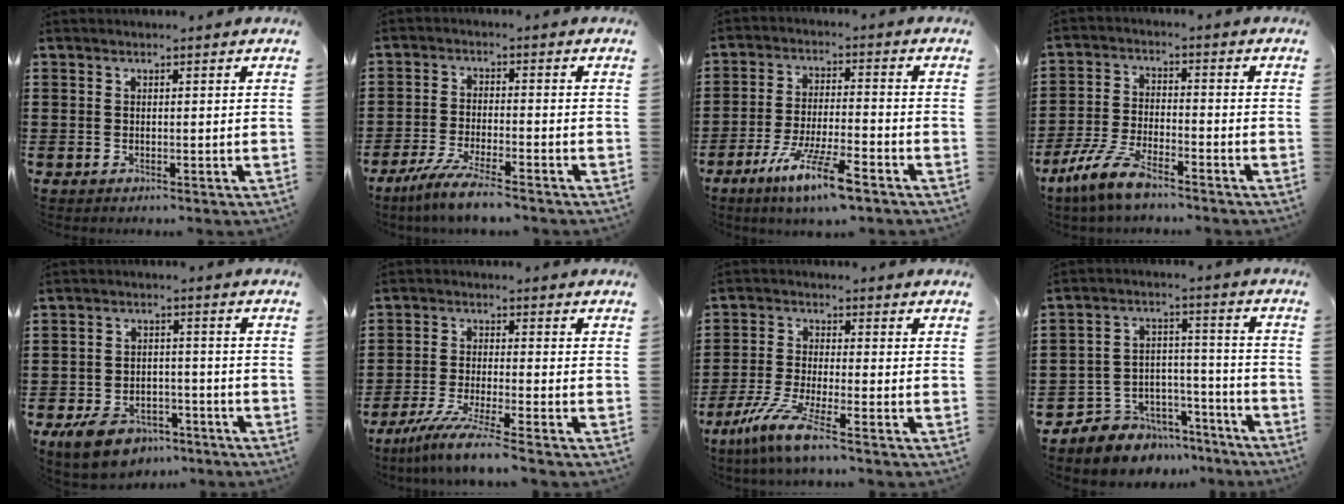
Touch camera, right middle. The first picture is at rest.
{"total": 5.7, "force": [-4.9, 0.0, 3.0], "torque": [-0.071, -0.019, -0.093]}
{"total": 9.3, "force": [-6.1, 1.0, 6.9], "torque": [-0.141, -0.010, -0.115]}
{"total": 7.4, "force": [-5.7, 1.5, 4.5], "torque": [-0.112, -0.009, -0.113]}
{"total": 6.1, "force": [-4.9, 2.7, 2.5], "torque": [-0.061, 0.007, -0.094]}
{"total": 6.2, "force": [-5.2, -0.6, 3.4], "torque": [-0.075, -0.023, -0.100]}
{"total": 7.2, "force": [-4.8, 0.3, 5.3], "torque": [-0.127, -0.022, -0.097]}
{"total": 6.0, "force": [-5.2, 3.1, -0.3], "torque": [0.002, 0.022, -0.101]}